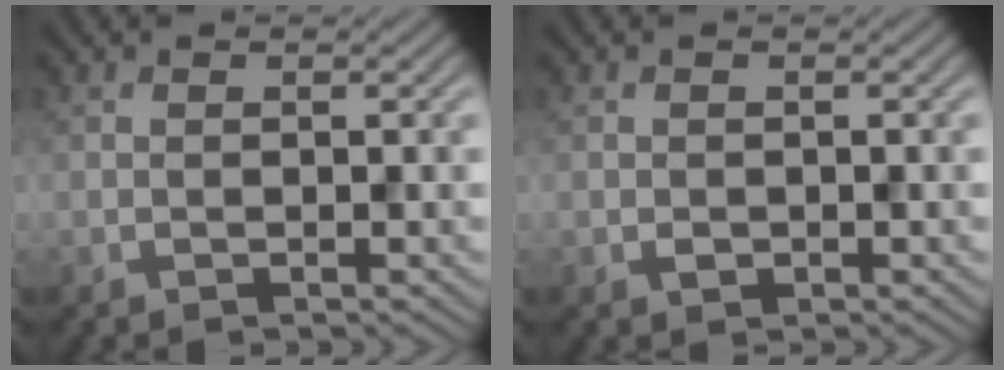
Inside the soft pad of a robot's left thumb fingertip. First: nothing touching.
{"total": 0.7, "force": [-0.3, 0.6, 0.2], "torque": [-0.009, -0.003, -0.002]}